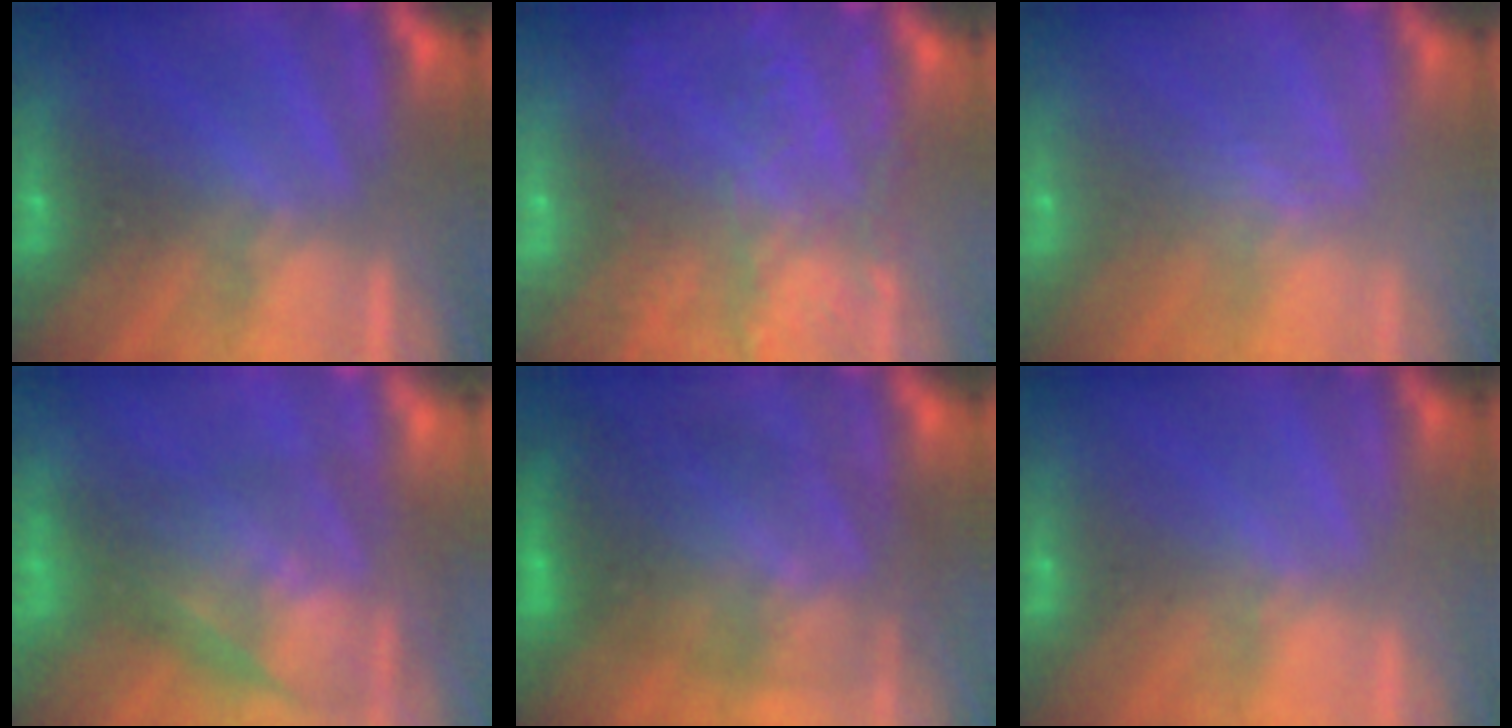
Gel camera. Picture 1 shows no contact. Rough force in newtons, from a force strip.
{"total": 9.6}
{"total": 2.4}
{"total": 7.3}
{"total": 10.5}
{"total": 2.1}